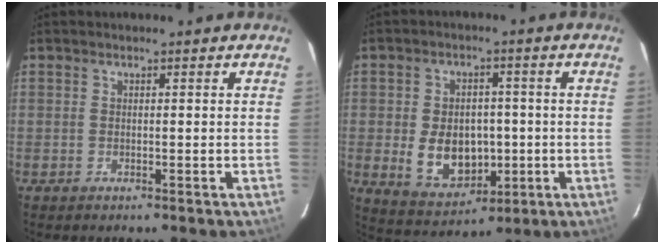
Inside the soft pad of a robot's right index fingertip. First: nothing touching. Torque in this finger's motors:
{"motor_torque": [0.75, 0.37, 0.36, 0.12]}